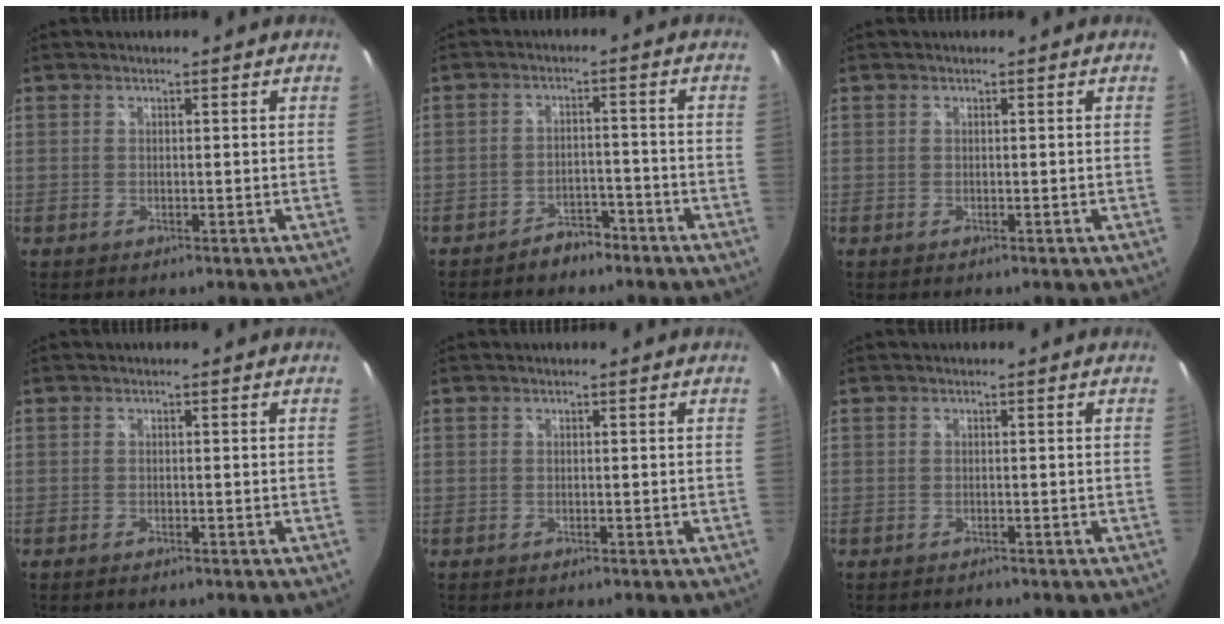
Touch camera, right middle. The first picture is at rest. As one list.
[{"total": 4.6, "force": [-3.8, 2.2, 1.1], "torque": [-0.032, 0.016, -0.051]}, {"total": 0.0}, {"total": 0.9, "force": [-0.7, 0.3, 0.4], "torque": [-0.009, -0.002, -0.014]}, {"total": 0.0}, {"total": 1.0, "force": [-0.9, 0.2, 0.2], "torque": [-0.007, -0.002, -0.013]}]